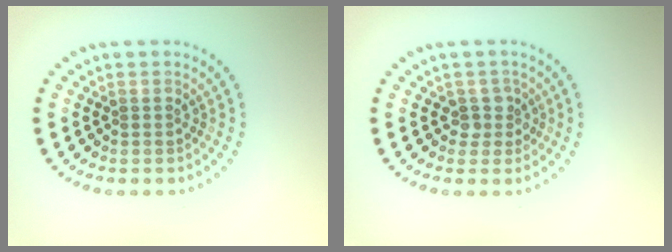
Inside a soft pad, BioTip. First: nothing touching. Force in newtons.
{"total": 1.7, "press": 1.2, "slide": 1.2}